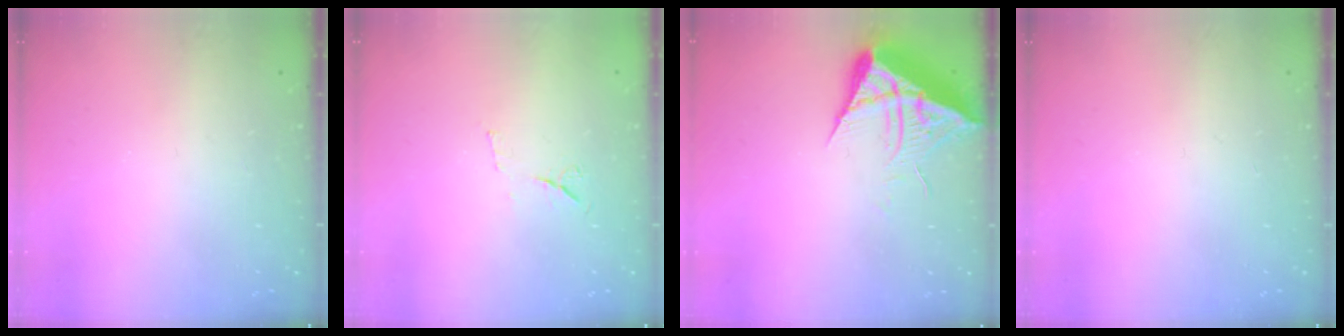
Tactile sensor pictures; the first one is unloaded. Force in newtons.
{"total": 6.2, "press": 6.2, "slide": 0.9}
{"total": 13.1, "press": 13.1, "slide": 0.9}
{"total": 0.0}